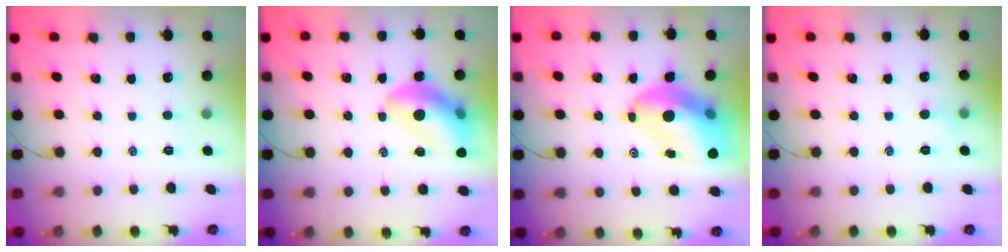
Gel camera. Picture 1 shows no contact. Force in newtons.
{"total": 12.9, "press": 12.4, "slide": 3.3}
{"total": 15.3, "press": 14.6, "slide": 4.4}
{"total": 2.6, "press": 2.5, "slide": 0.8}